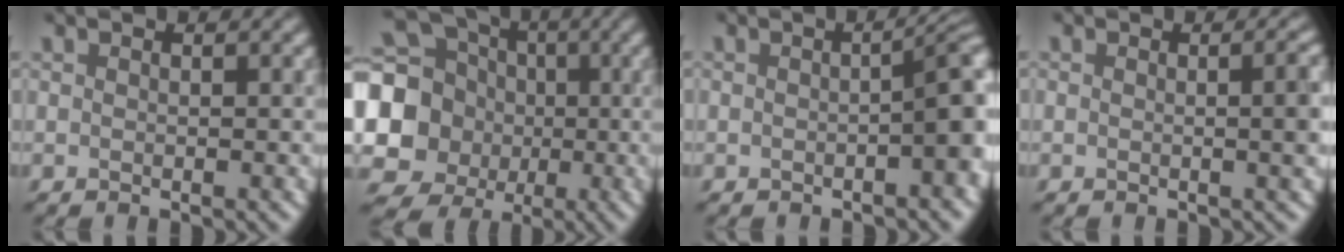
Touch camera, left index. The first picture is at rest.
{"total": 16.8, "force": [-0.4, 15.6, 6.1], "torque": [-0.182, 0.003, -0.037]}
{"total": 4.2, "force": [-0.9, 1.0, 4.0], "torque": [-0.047, 0.012, -0.010]}
{"total": 3.1, "force": [0.0, 1.1, 2.9], "torque": [-0.021, 0.008, -0.004]}